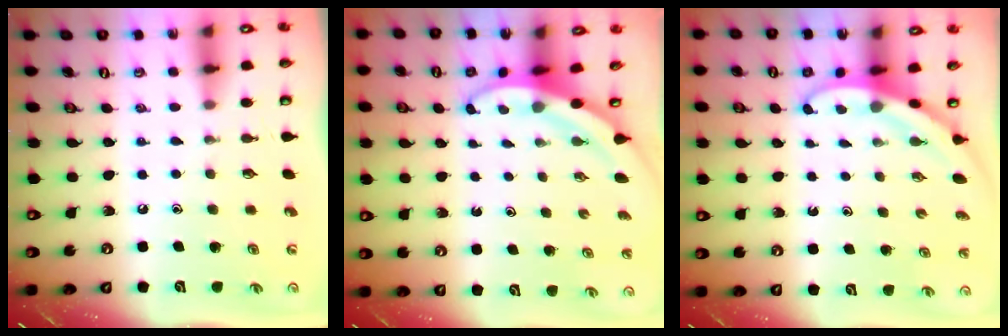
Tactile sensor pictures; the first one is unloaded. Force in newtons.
{"total": 3.6, "press": 3.6, "slide": 0.2}
{"total": 3.4, "press": 3.4, "slide": 0.2}